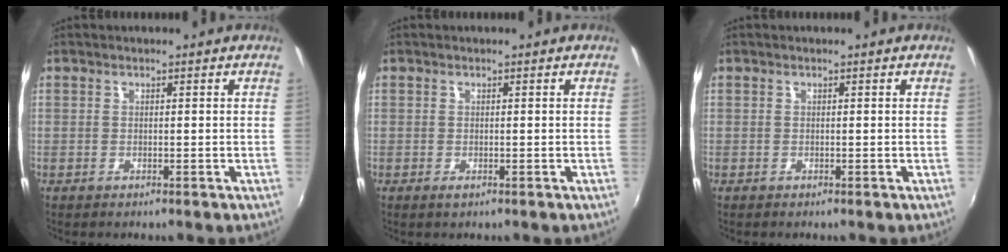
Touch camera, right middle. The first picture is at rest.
{"total": 0.6, "force": [-0.2, 0.2, 0.5], "torque": [-0.009, -0.001, -0.003]}
{"total": 0.0}